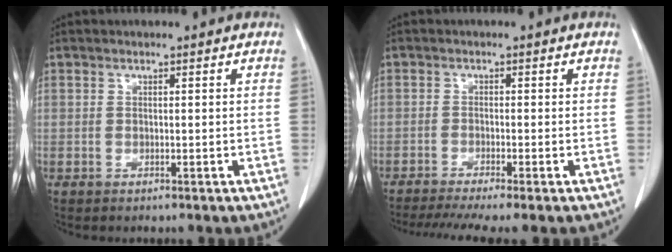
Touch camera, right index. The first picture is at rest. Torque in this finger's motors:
{"motor_torque": [0.91, -0.90, 0.18, 0.03]}